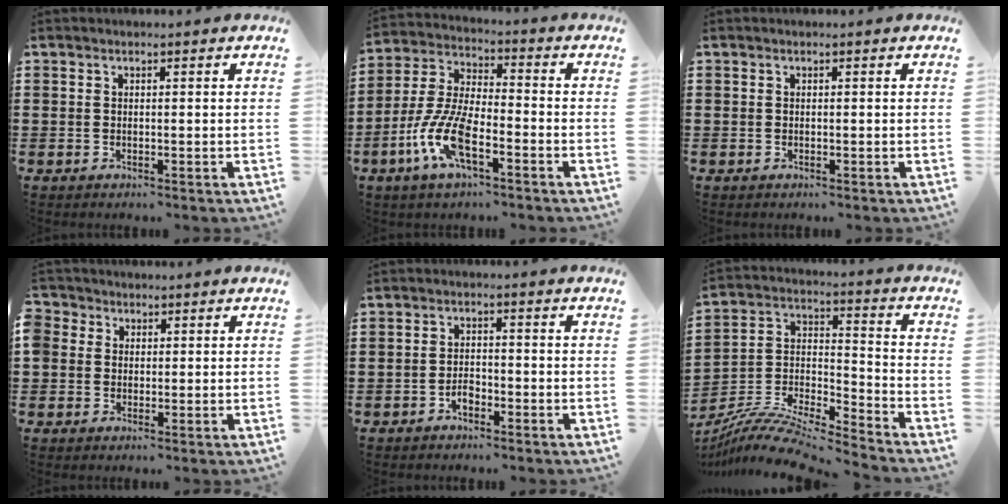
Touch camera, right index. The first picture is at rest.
{"total": 9.7, "force": [-4.5, 3.4, 7.9], "torque": [-0.198, -0.011, -0.090]}
{"total": 0.0}
{"total": 2.4, "force": [0.7, 2.2, -0.1], "torque": [-0.012, 0.013, 0.010]}
{"total": 2.3, "force": [-1.5, 1.3, 1.1], "torque": [-0.025, 0.002, -0.032]}
{"total": 10.1, "force": [-9.3, 1.3, 3.8], "torque": [-0.076, 0.012, -0.189]}